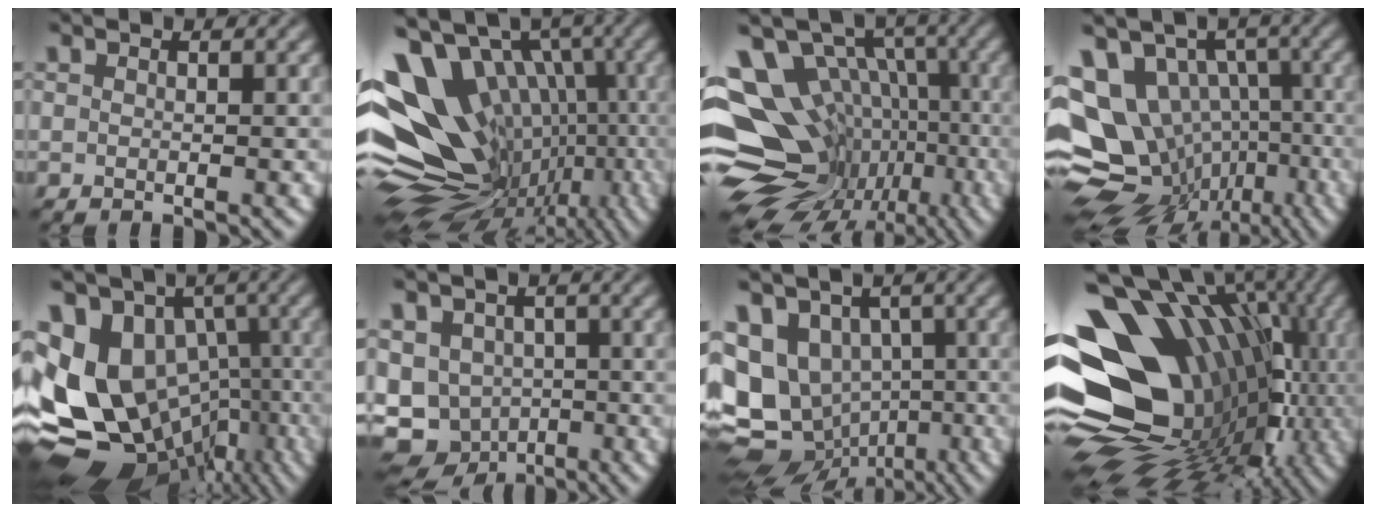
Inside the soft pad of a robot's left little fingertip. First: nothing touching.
{"total": 16.7, "force": [0.5, 11.7, 12.0], "torque": [-0.203, 0.015, 0.036]}
{"total": 14.8, "force": [-1.6, 11.9, 8.5], "torque": [-0.170, 0.008, 0.004]}
{"total": 13.2, "force": [-3.0, 10.5, 7.4], "torque": [-0.141, -0.004, -0.022]}
{"total": 15.1, "force": [-2.7, 11.6, 9.3], "torque": [-0.186, -0.007, -0.027]}
{"total": 8.8, "force": [-2.7, 7.3, 4.1], "torque": [-0.078, -0.028, -0.040]}
{"total": 12.7, "force": [-0.1, 10.1, 7.7], "torque": [-0.141, -0.025, 0.030]}
{"total": 18.3, "force": [-0.4, 13.9, 12.0], "torque": [-0.190, 0.011, 0.004]}